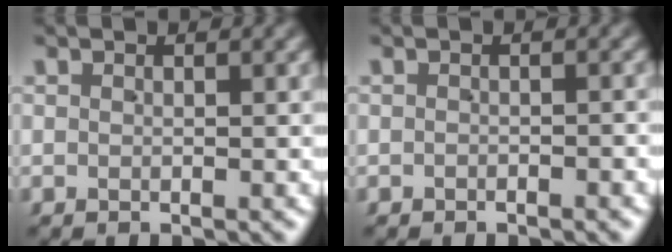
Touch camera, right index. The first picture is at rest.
{"total": 0.6, "force": [-0.6, 0.0, 0.0], "torque": [0.005, 0.000, -0.011]}